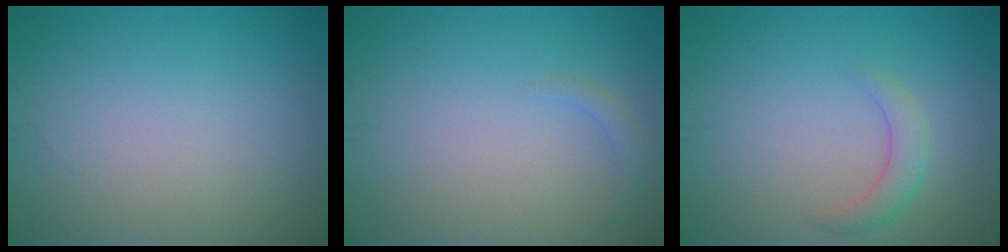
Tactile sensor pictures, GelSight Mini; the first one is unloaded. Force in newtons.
{"total": 1.0, "press": 1.0, "slide": 0.2}
{"total": 2.0, "press": 2.0, "slide": 0.0}